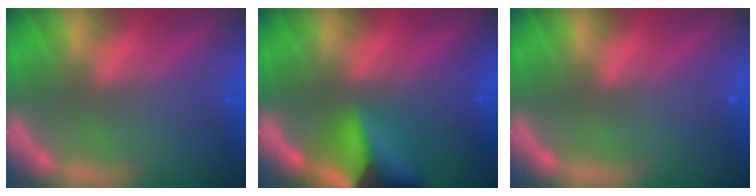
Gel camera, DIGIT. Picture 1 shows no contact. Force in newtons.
{"total": 9.6}
{"total": 0.0}